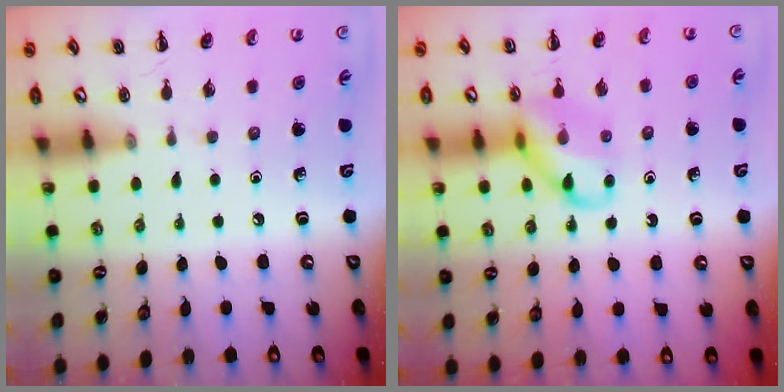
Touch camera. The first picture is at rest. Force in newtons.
{"total": 11.4, "press": 11.3, "slide": 1.4}